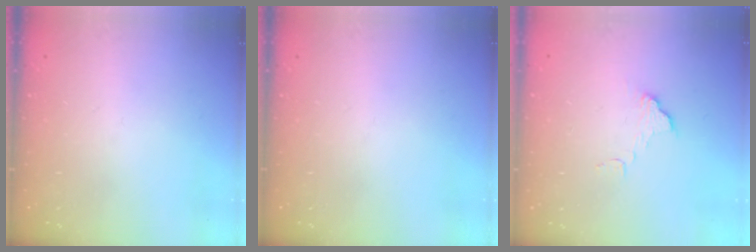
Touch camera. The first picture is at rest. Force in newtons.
{"total": 0.0}
{"total": 6.2, "press": 6.1, "slide": 0.5}